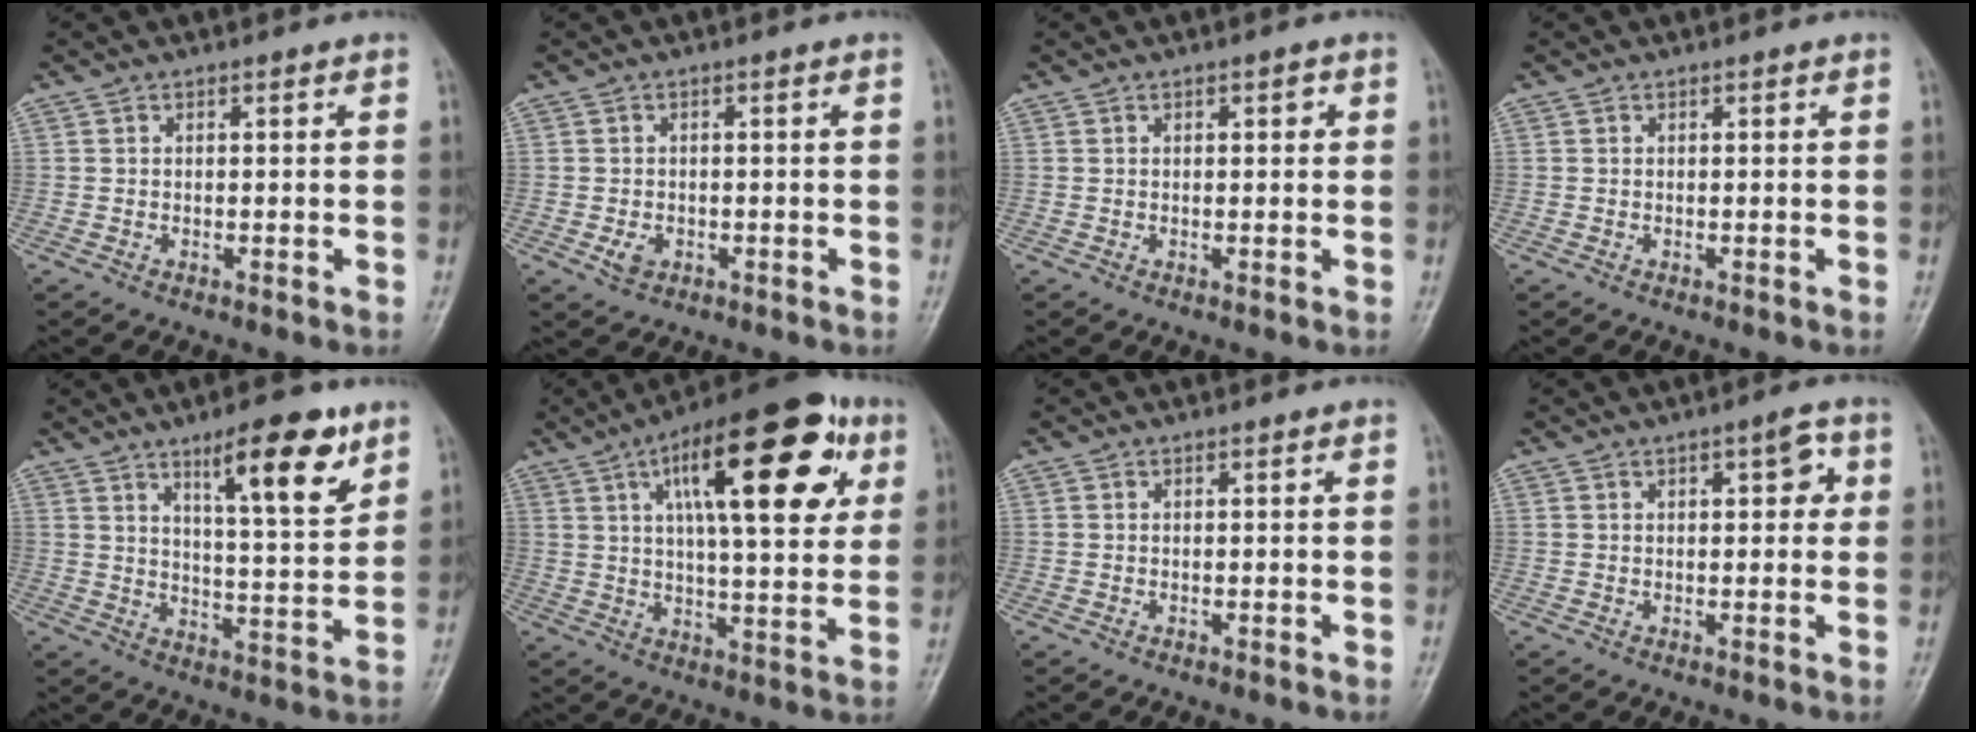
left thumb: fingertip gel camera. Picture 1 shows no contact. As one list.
[{"total": 2.4, "force": [-0.9, 1.7, 1.4], "torque": [-0.021, 0.002, -0.011]}, {"total": 1.8, "force": [0.6, 0.8, 1.5], "torque": [-0.017, 0.002, 0.007]}, {"total": 0.0}, {"total": 9.1, "force": [5.5, 3.1, 6.5], "torque": [-0.071, -0.035, 0.081]}, {"total": 23.7, "force": [8.8, 8.5, 20.3], "torque": [-0.275, -0.001, 0.124]}, {"total": 0.0}, {"total": 4.4, "force": [1.3, 1.9, 3.8], "torque": [-0.034, 0.003, 0.011]}]